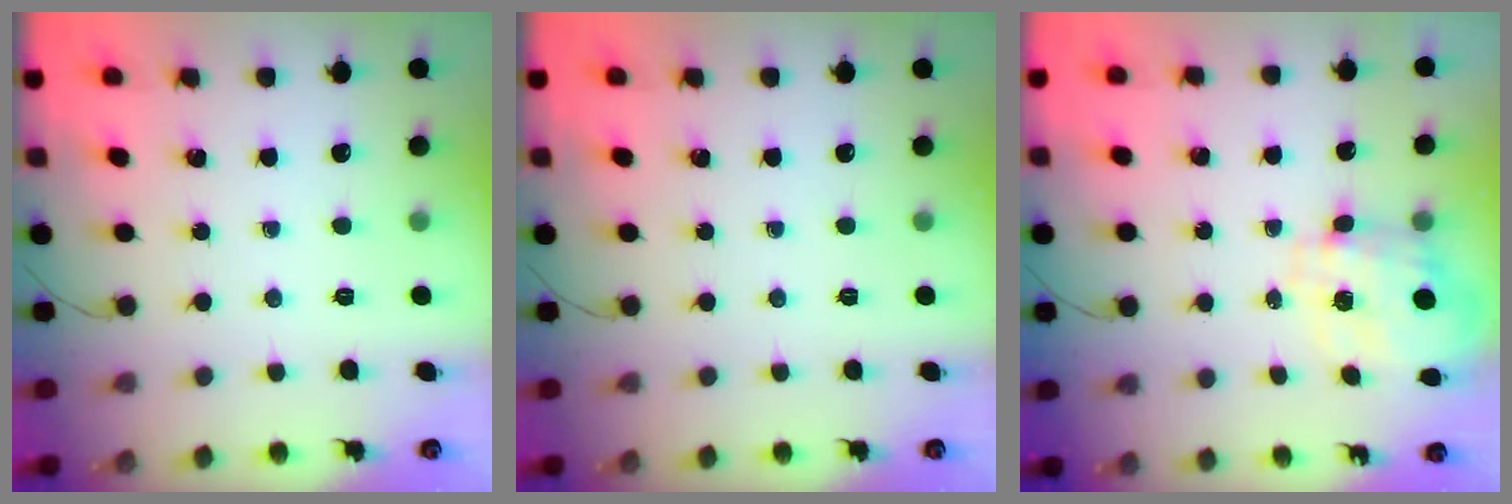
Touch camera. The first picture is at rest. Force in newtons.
{"total": 0.0}
{"total": 3.5, "press": 3.4, "slide": 1.1}